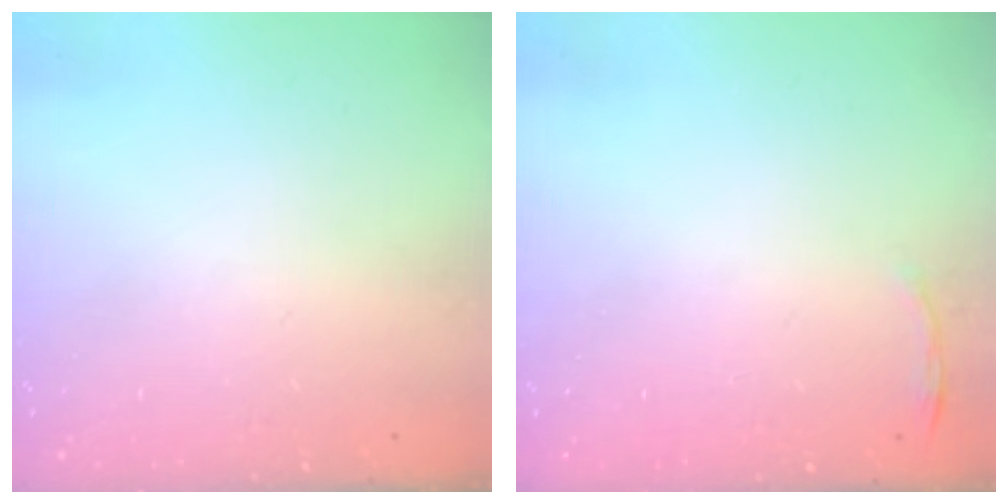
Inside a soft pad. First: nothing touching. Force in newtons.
{"total": 3.4, "press": 3.3, "slide": 0.9}